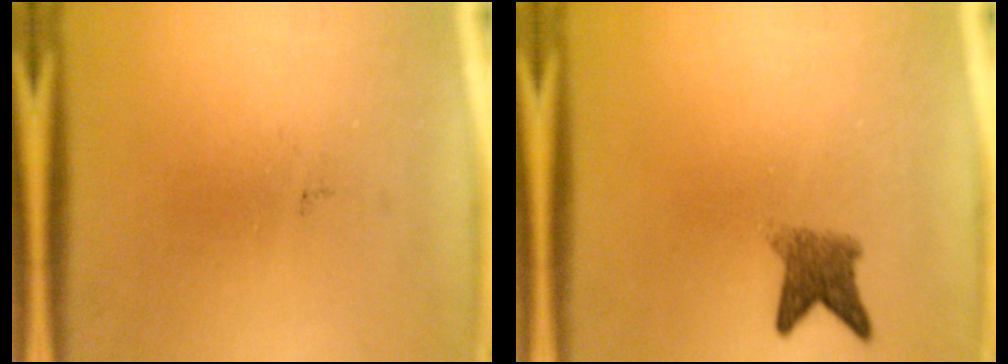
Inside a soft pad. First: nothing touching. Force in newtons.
{"total": 3.5}